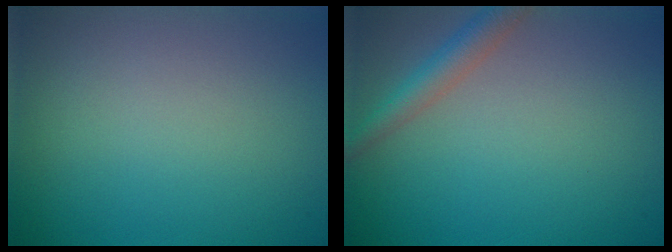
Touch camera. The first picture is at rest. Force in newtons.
{"total": 2.7, "press": 2.7, "slide": 0.2}